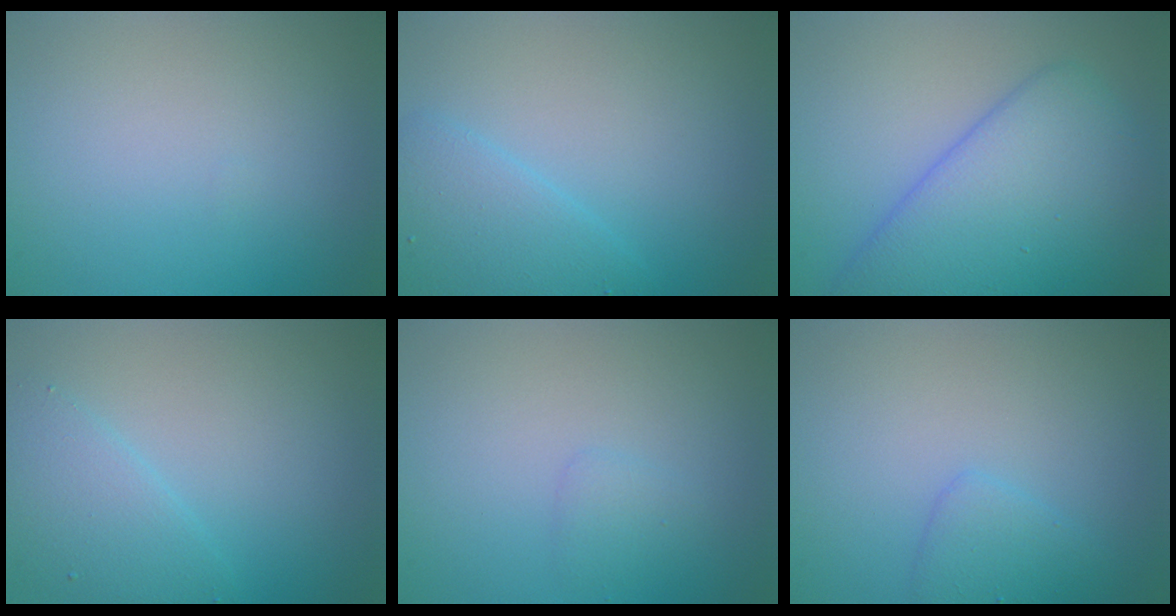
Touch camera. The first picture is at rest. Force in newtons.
{"total": 3.1, "press": 3.1, "slide": 0.0}
{"total": 8.9, "press": 8.9, "slide": 0.1}
{"total": 3.1, "press": 3.1, "slide": 0.3}
{"total": 0.9, "press": 0.9, "slide": 0.2}
{"total": 1.9, "press": 1.9, "slide": 0.1}